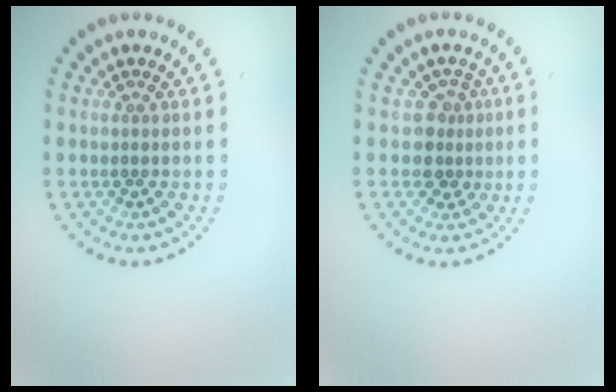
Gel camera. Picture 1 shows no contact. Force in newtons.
{"total": 2.2, "press": 1.9, "slide": 1.2}